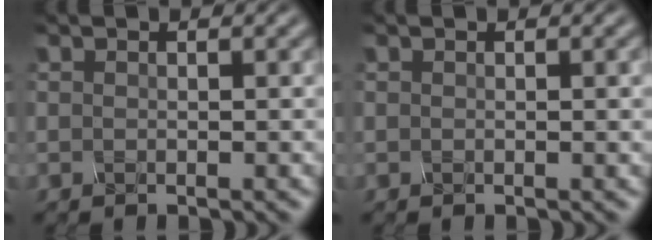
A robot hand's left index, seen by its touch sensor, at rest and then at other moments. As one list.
[{"total": 0.9, "force": [0.1, 0.3, 0.8], "torque": [-0.007, 0.003, -0.001]}]